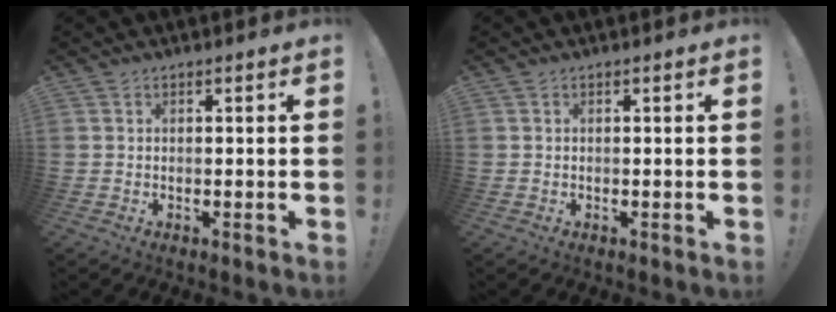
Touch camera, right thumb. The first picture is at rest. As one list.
[{"total": 0.0}]